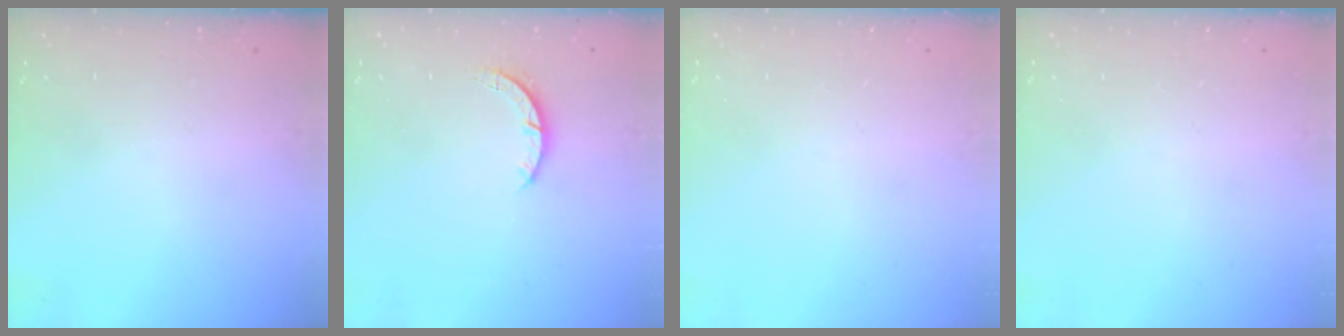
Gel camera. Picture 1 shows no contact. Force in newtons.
{"total": 2.7, "press": 2.7, "slide": 0.4}
{"total": 0.0}
{"total": 0.0}